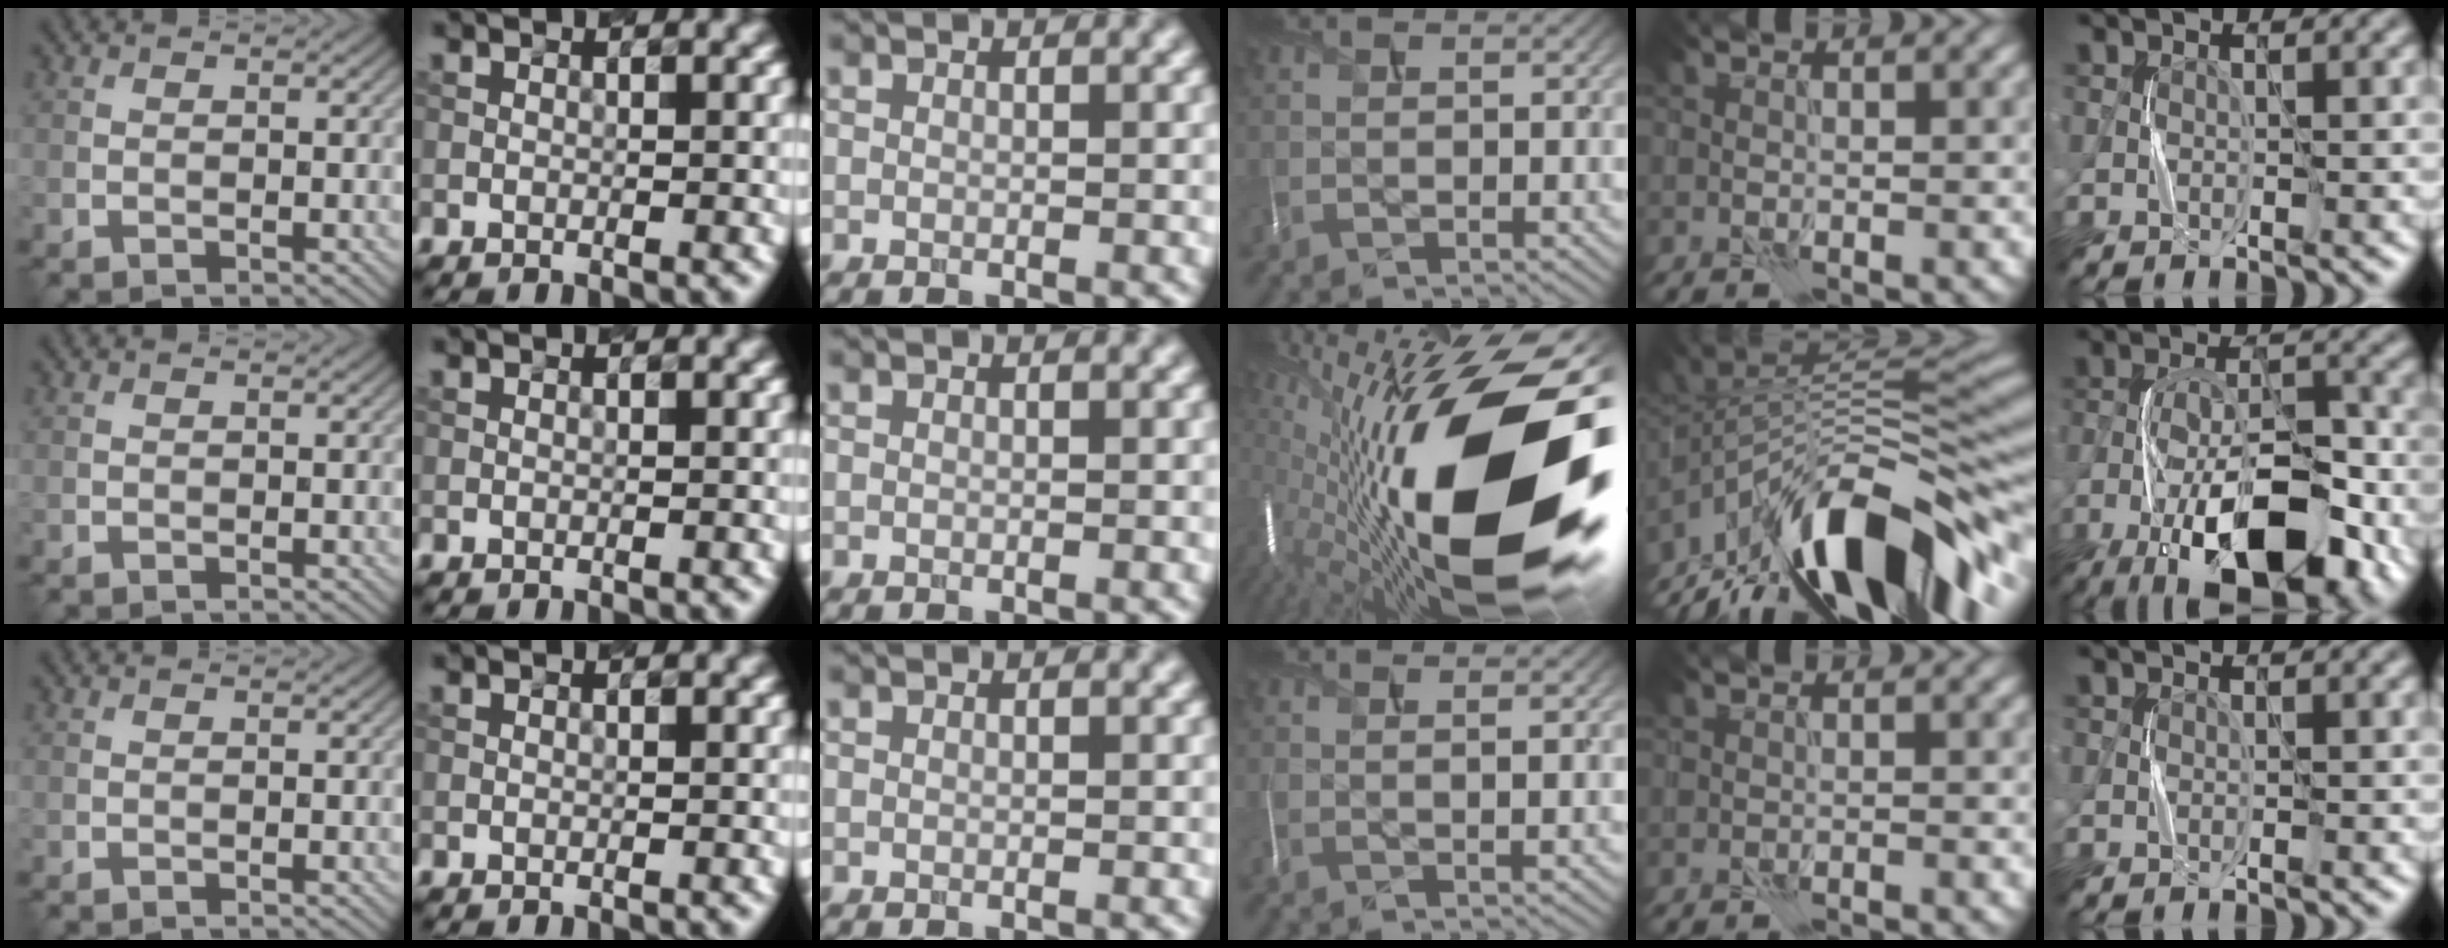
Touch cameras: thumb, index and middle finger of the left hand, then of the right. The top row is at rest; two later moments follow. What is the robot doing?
{"motion": "press", "object": "grip strengthener"}